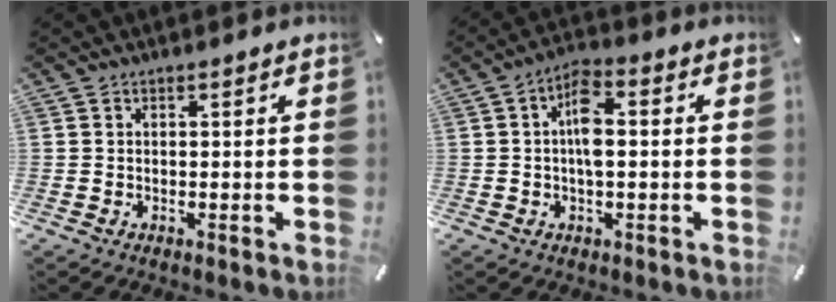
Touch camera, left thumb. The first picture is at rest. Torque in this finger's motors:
{"motor_torque": [0.24, 0.83, 0.64, -0.17, 0.04]}